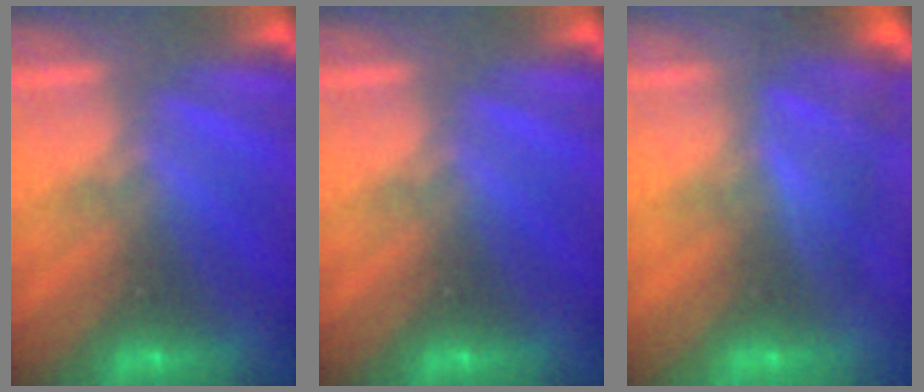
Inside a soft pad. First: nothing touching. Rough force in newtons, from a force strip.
{"total": 0.0}
{"total": 4.5}